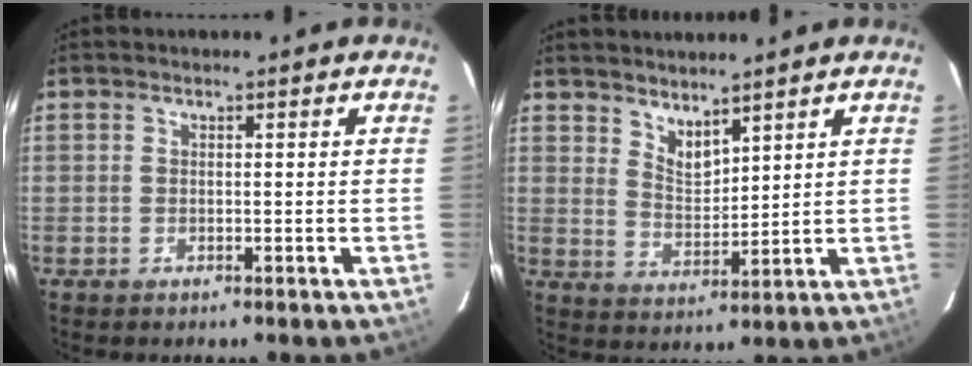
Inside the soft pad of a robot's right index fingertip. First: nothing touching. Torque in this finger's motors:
{"motor_torque": [-0.04, 0.21, 0.00, 0.01]}